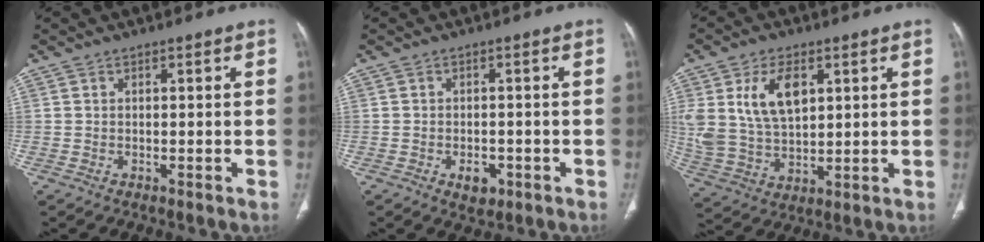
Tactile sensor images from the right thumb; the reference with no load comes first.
{"total": 3.3, "force": [-1.5, 2.1, 2.0], "torque": [-0.019, 0.004, -0.016]}
{"total": 13.3, "force": [4.5, 7.7, 9.8], "torque": [-0.183, -0.011, 0.100]}